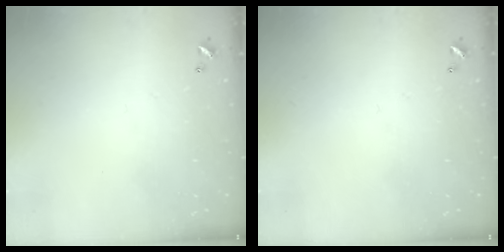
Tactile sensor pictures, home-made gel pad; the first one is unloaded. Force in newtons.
{"total": 0.0}